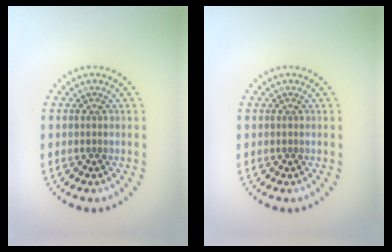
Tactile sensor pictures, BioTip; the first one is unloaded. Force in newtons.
{"total": 0.0}